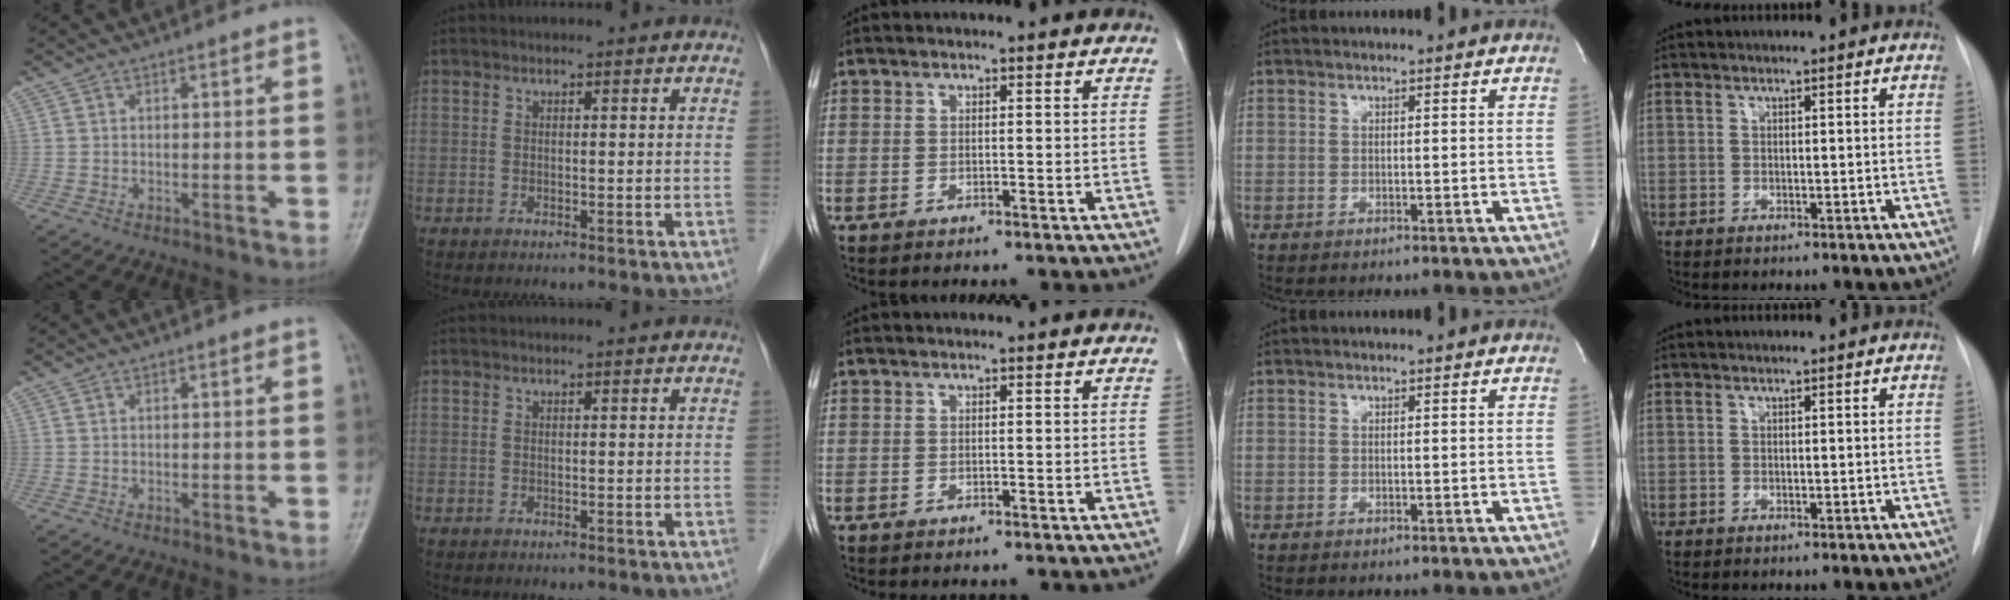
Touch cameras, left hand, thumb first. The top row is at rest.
{}